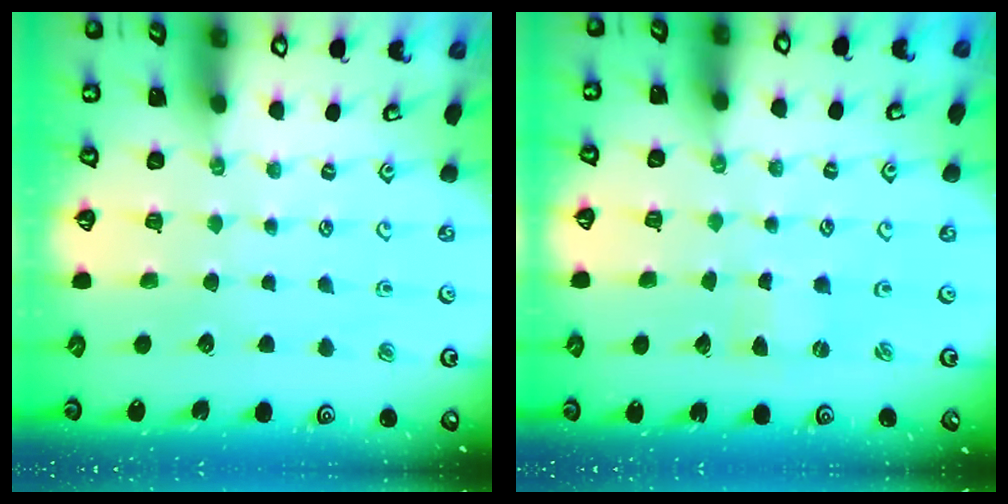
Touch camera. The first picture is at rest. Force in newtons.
{"total": 0.0}